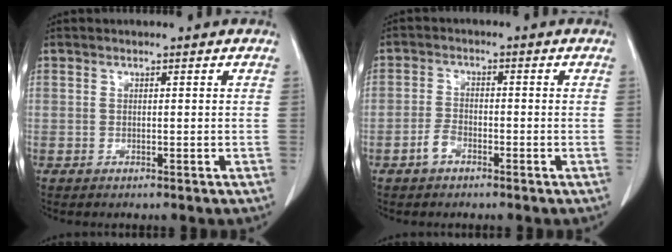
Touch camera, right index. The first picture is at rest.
{"total": 2.8, "force": [-1.8, 1.5, 1.5], "torque": [-0.031, 0.004, -0.033]}